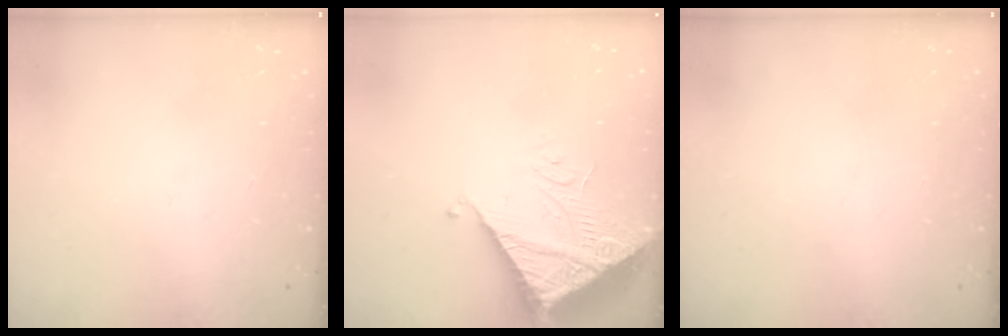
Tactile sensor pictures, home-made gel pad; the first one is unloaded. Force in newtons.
{"total": 9.8, "press": 9.8, "slide": 1.0}
{"total": 0.0}